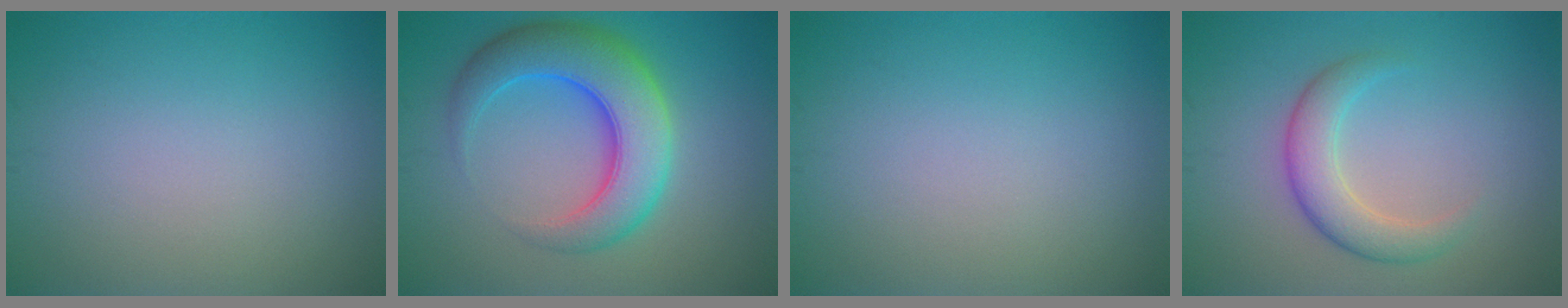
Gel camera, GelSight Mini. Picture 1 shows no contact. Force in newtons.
{"total": 8.0, "press": 8.0, "slide": 0.1}
{"total": 0.0}
{"total": 3.6, "press": 3.6, "slide": 0.3}